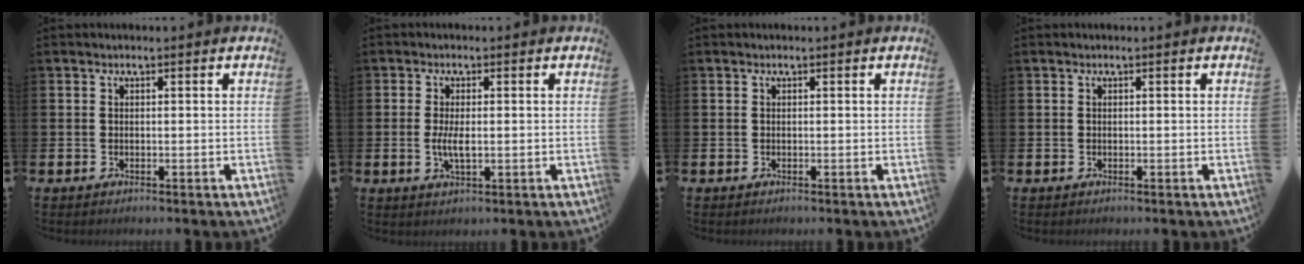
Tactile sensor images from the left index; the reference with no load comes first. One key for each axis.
{"total": 3.0, "fx": -0.1, "fy": 1.1, "fz": 2.8, "tx": -0.045, "ty": -0.001, "tz": -0.004}
{"total": 0.0}
{"total": 0.0}